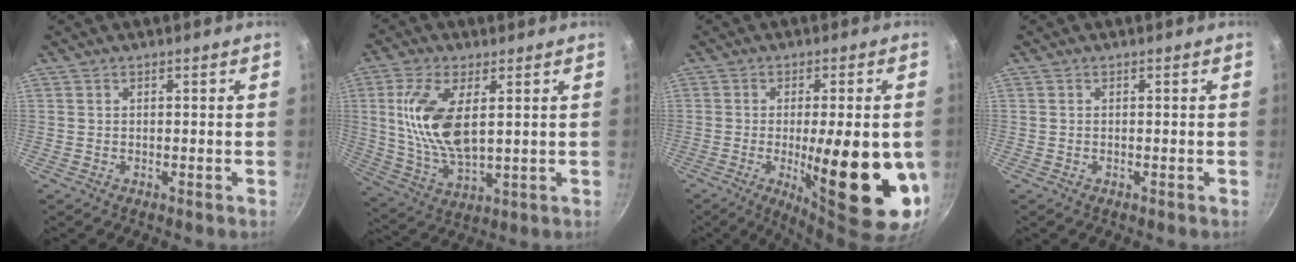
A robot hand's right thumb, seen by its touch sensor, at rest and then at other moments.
{"total": 14.0, "force": [2.7, 6.5, 12.1], "torque": [-0.247, -0.014, 0.064]}
{"total": 22.1, "force": [-4.4, 6.3, 20.8], "torque": [-0.242, -0.024, -0.041]}
{"total": 0.0}